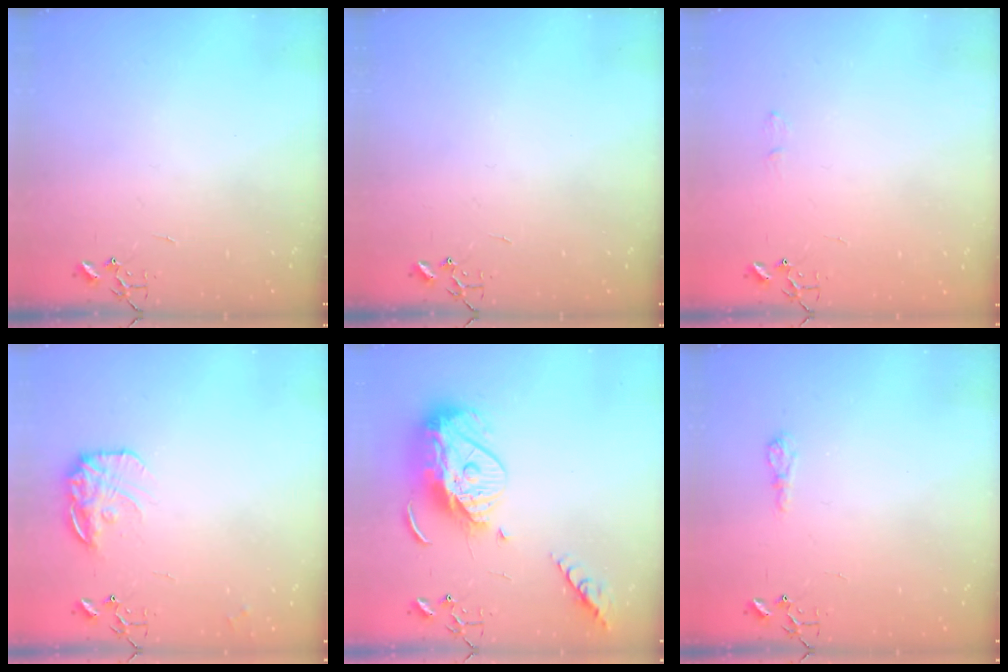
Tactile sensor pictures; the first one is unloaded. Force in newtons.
{"total": 0.0}
{"total": 4.6, "press": 4.6, "slide": 0.7}
{"total": 13.7, "press": 13.7, "slide": 0.9}
{"total": 17.5, "press": 17.4, "slide": 1.6}
{"total": 6.5, "press": 6.5, "slide": 0.7}